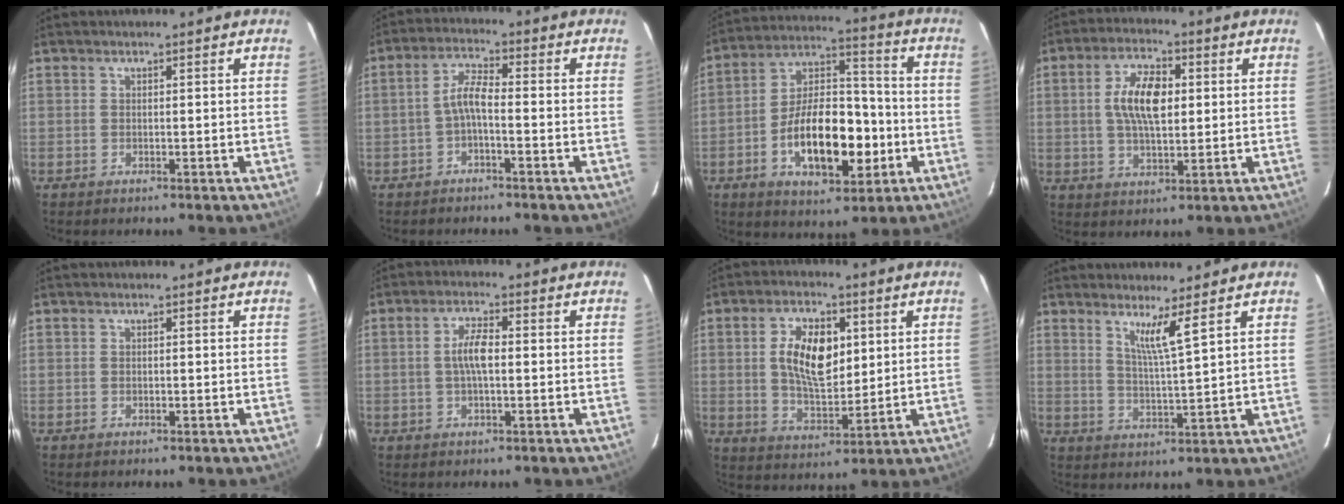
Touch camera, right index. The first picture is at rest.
{"total": 3.9, "force": [-1.6, 0.8, 3.4], "torque": [-0.077, 0.013, -0.034]}
{"total": 17.7, "force": [-5.2, 9.0, 14.3], "torque": [-0.258, 0.022, -0.076]}
{"total": 9.5, "force": [1.4, 4.4, 8.3], "torque": [-0.157, 0.012, 0.026]}
{"total": 0.0}
{"total": 4.6, "force": [-0.1, 1.4, 4.4], "torque": [-0.087, 0.008, -0.001]}
{"total": 11.6, "force": [2.6, 6.1, 9.5], "torque": [-0.171, 0.012, 0.053]}
{"total": 5.2, "force": [3.4, -0.8, 3.9], "torque": [-0.071, -0.010, 0.061]}